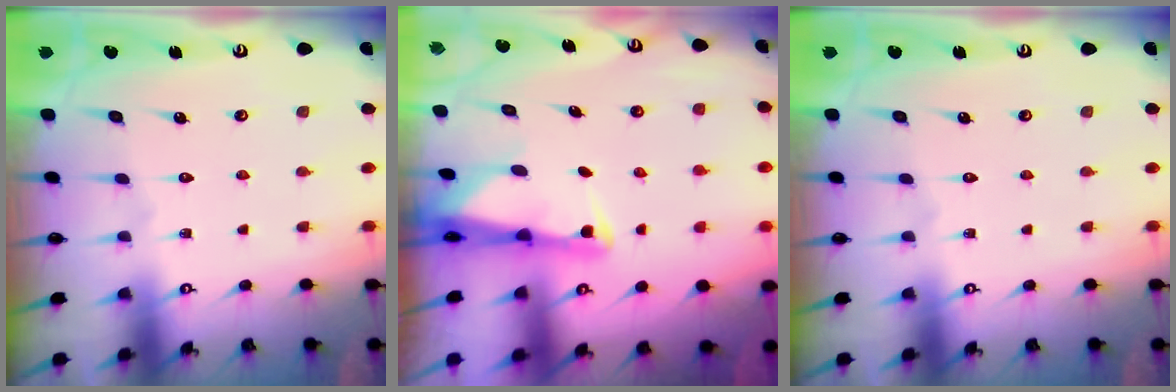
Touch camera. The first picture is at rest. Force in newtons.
{"total": 2.7, "press": 2.6, "slide": 0.5}
{"total": 0.0}